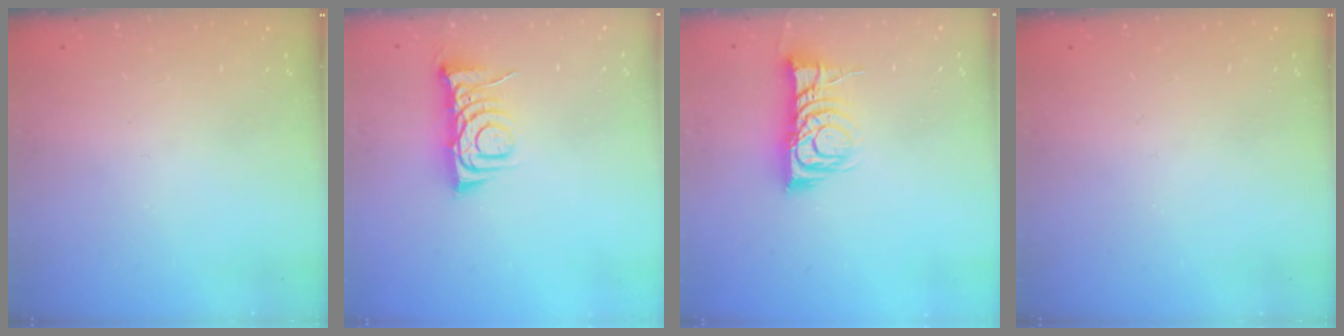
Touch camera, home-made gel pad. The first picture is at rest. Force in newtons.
{"total": 7.1, "press": 7.1, "slide": 0.9}
{"total": 10.8, "press": 10.8, "slide": 0.8}
{"total": 0.0}